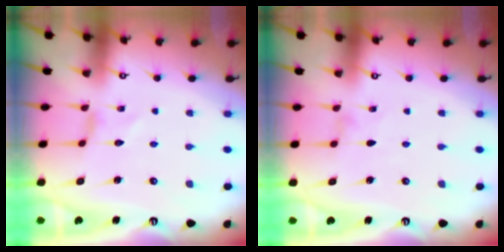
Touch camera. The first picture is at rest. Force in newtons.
{"total": 0.0}